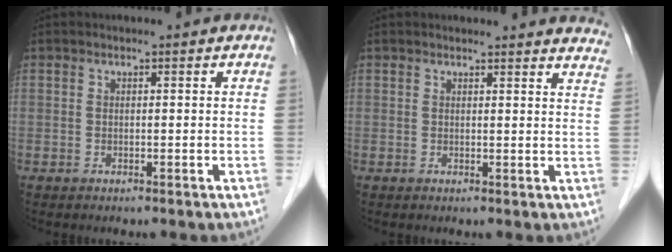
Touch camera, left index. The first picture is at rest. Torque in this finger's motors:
{"motor_torque": [0.01, -1.26, -0.08, -0.02]}